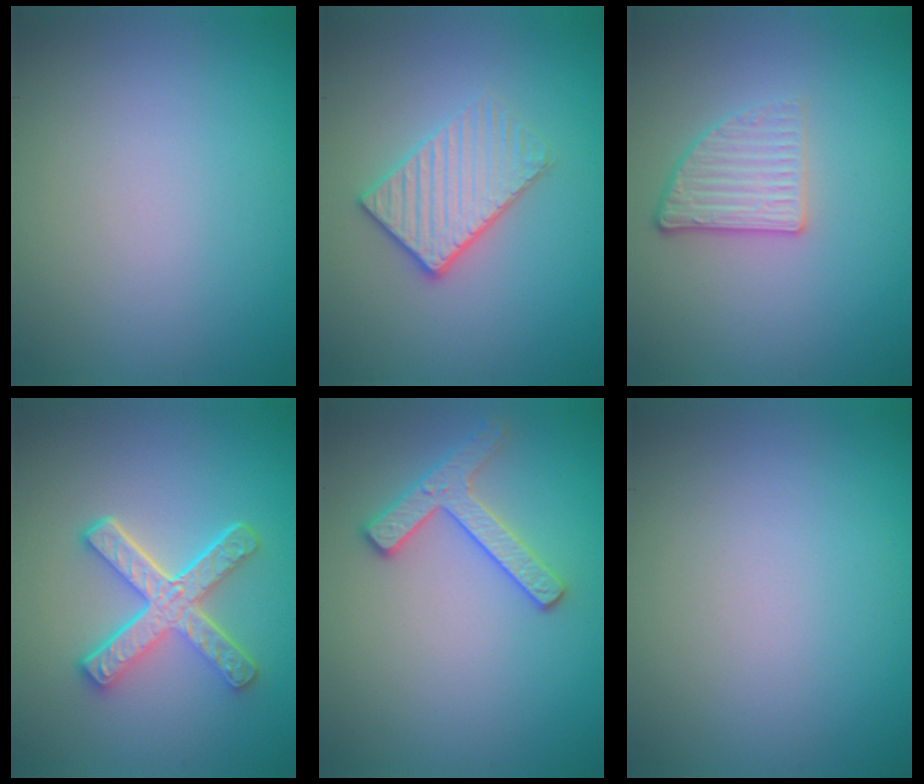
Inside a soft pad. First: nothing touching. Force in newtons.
{"total": 3.3, "press": 3.0, "slide": 1.5}
{"total": 2.8, "press": 2.3, "slide": 1.6}
{"total": 5.3, "press": 3.9, "slide": 3.6}
{"total": 2.5, "press": 2.5, "slide": 0.4}
{"total": 0.0}